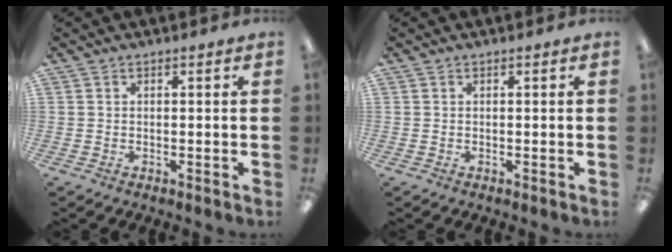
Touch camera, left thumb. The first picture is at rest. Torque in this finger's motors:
{"motor_torque": [0.01, 0.03, -0.06, -0.09, 0.00]}